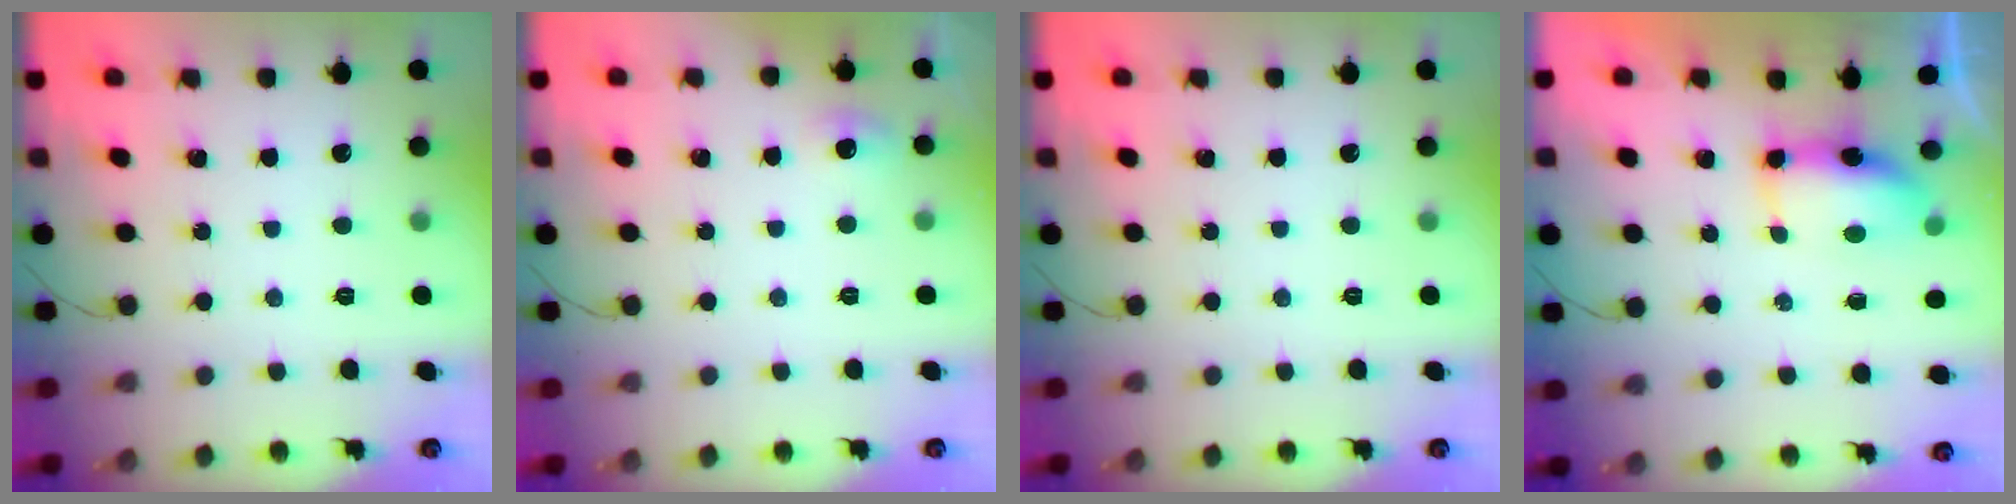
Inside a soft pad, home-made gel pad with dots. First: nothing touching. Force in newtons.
{"total": 4.5, "press": 4.3, "slide": 1.3}
{"total": 0.0}
{"total": 8.1, "press": 7.3, "slide": 3.6}